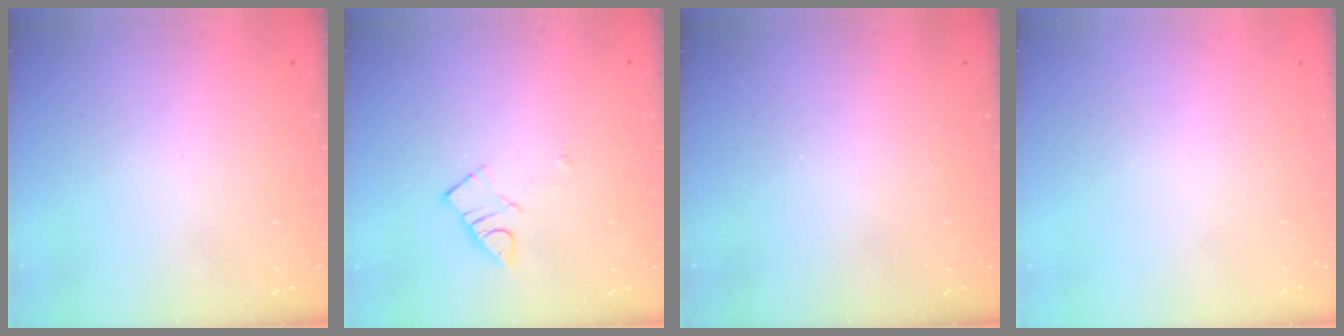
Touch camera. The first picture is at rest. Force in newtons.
{"total": 3.8, "press": 3.7, "slide": 0.4}
{"total": 2.8, "press": 2.8, "slide": 0.4}
{"total": 1.7, "press": 1.7, "slide": 0.1}